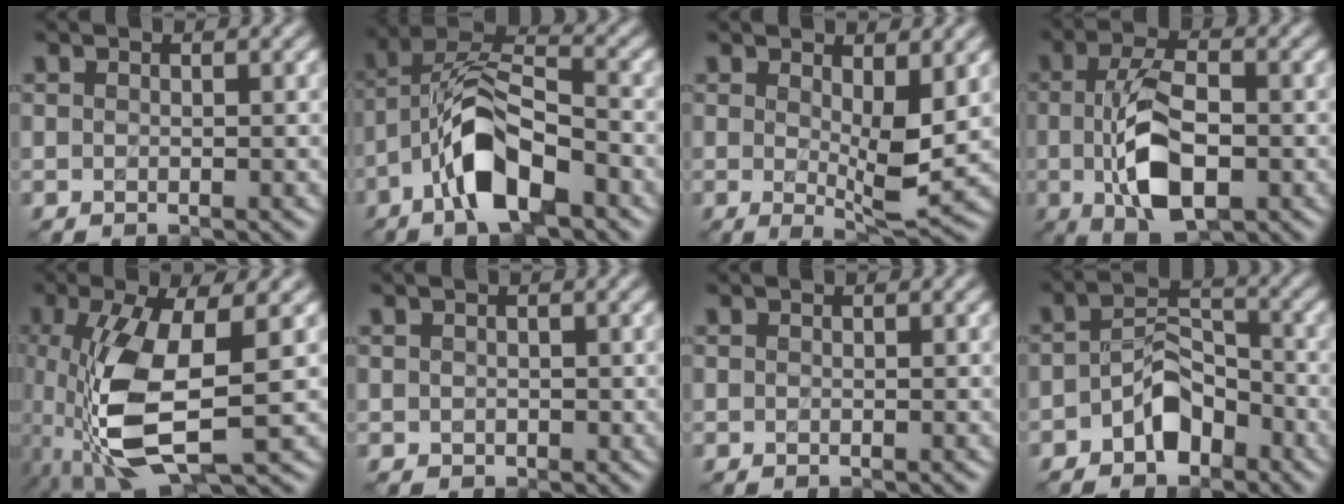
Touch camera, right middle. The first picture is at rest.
{"total": 8.4, "force": [-4.2, 3.2, 6.6], "torque": [-0.124, 0.020, -0.087]}
{"total": 3.7, "force": [1.0, 0.8, 3.4], "torque": [-0.066, -0.005, 0.021]}
{"total": 7.5, "force": [-1.3, 3.3, 6.6], "torque": [-0.133, -0.001, -0.023]}
{"total": 8.2, "force": [-1.4, 2.3, 7.7], "torque": [-0.183, -0.008, -0.024]}
{"total": 1.2, "force": [-0.2, 1.0, 0.5], "torque": [-0.016, 0.000, -0.002]}
{"total": 0.0}
{"total": 4.8, "force": [-2.8, 2.7, 2.9], "torque": [-0.039, 0.008, -0.054]}